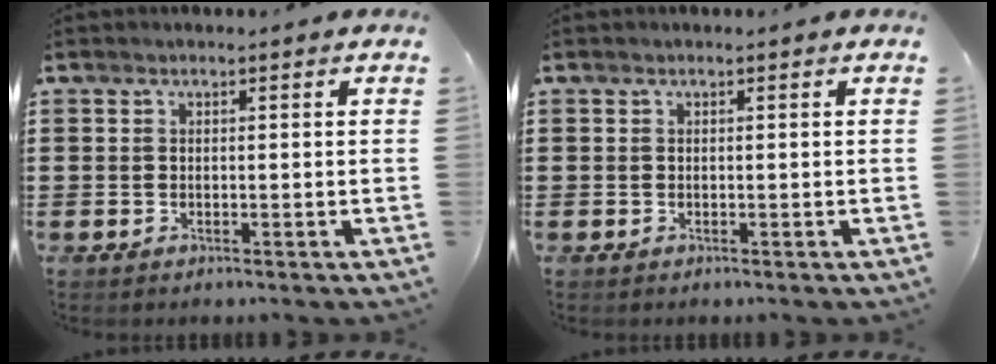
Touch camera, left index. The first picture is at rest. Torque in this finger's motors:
{"motor_torque": [-0.04, -0.03, 0.00, 0.00]}